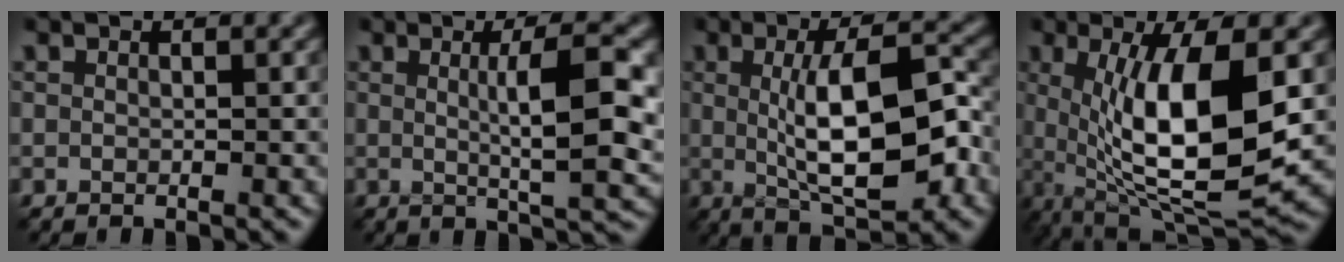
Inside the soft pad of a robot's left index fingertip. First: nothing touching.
{"total": 7.2, "force": [0.6, 1.6, 7.0], "torque": [-0.092, 0.001, 0.010]}
{"total": 9.3, "force": [-0.2, 3.0, 8.9], "torque": [-0.136, -0.003, -0.002]}
{"total": 11.5, "force": [0.3, 3.6, 11.0], "torque": [-0.183, -0.013, 0.011]}